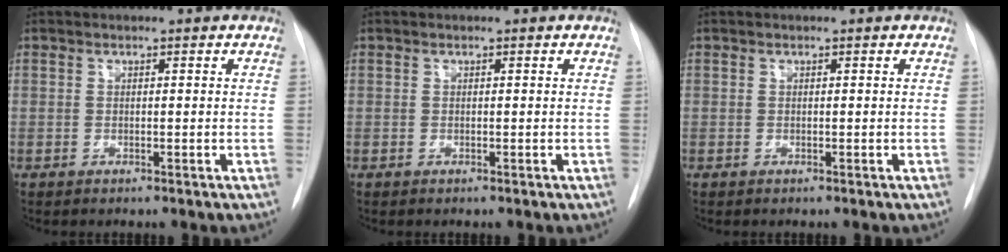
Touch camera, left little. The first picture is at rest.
{"total": 0.0}
{"total": 0.0}